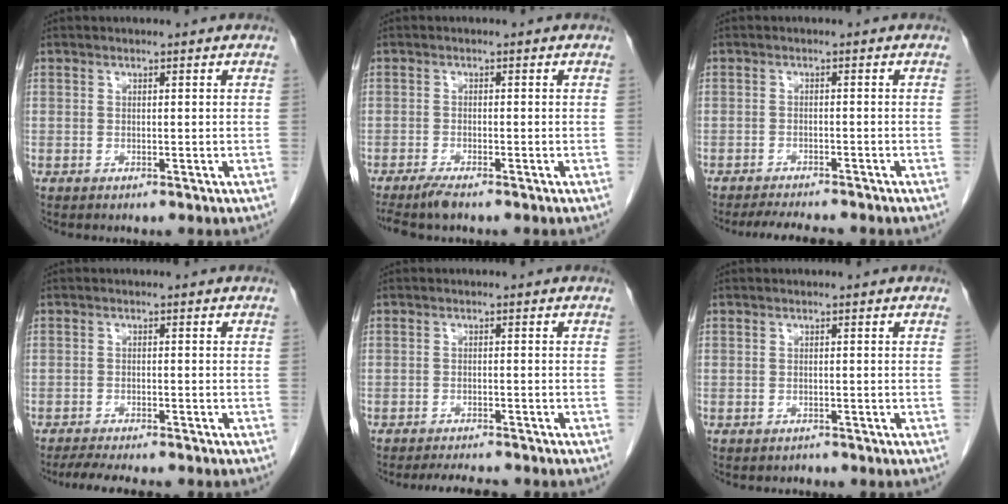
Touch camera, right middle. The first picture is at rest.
{"total": 3.4, "force": [-2.8, 0.2, 1.9], "torque": [-0.038, -0.009, -0.051]}
{"total": 5.8, "force": [-5.3, 0.6, 2.3], "torque": [-0.035, -0.014, -0.081]}
{"total": 7.0, "force": [-6.1, 0.9, 3.2], "torque": [-0.049, -0.014, -0.093]}
{"total": 4.5, "force": [-4.2, 0.3, 1.4], "torque": [-0.024, -0.013, -0.064]}
{"total": 0.8, "force": [-0.7, 0.3, -0.2], "torque": [-0.005, -0.001, -0.013]}